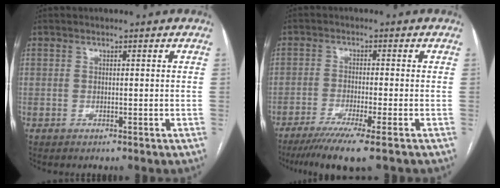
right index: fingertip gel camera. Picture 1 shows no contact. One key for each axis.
{"total": 8.4, "fx": -6.0, "fy": -0.6, "fz": 5.9, "tx": -0.090, "ty": -0.021, "tz": -0.095}